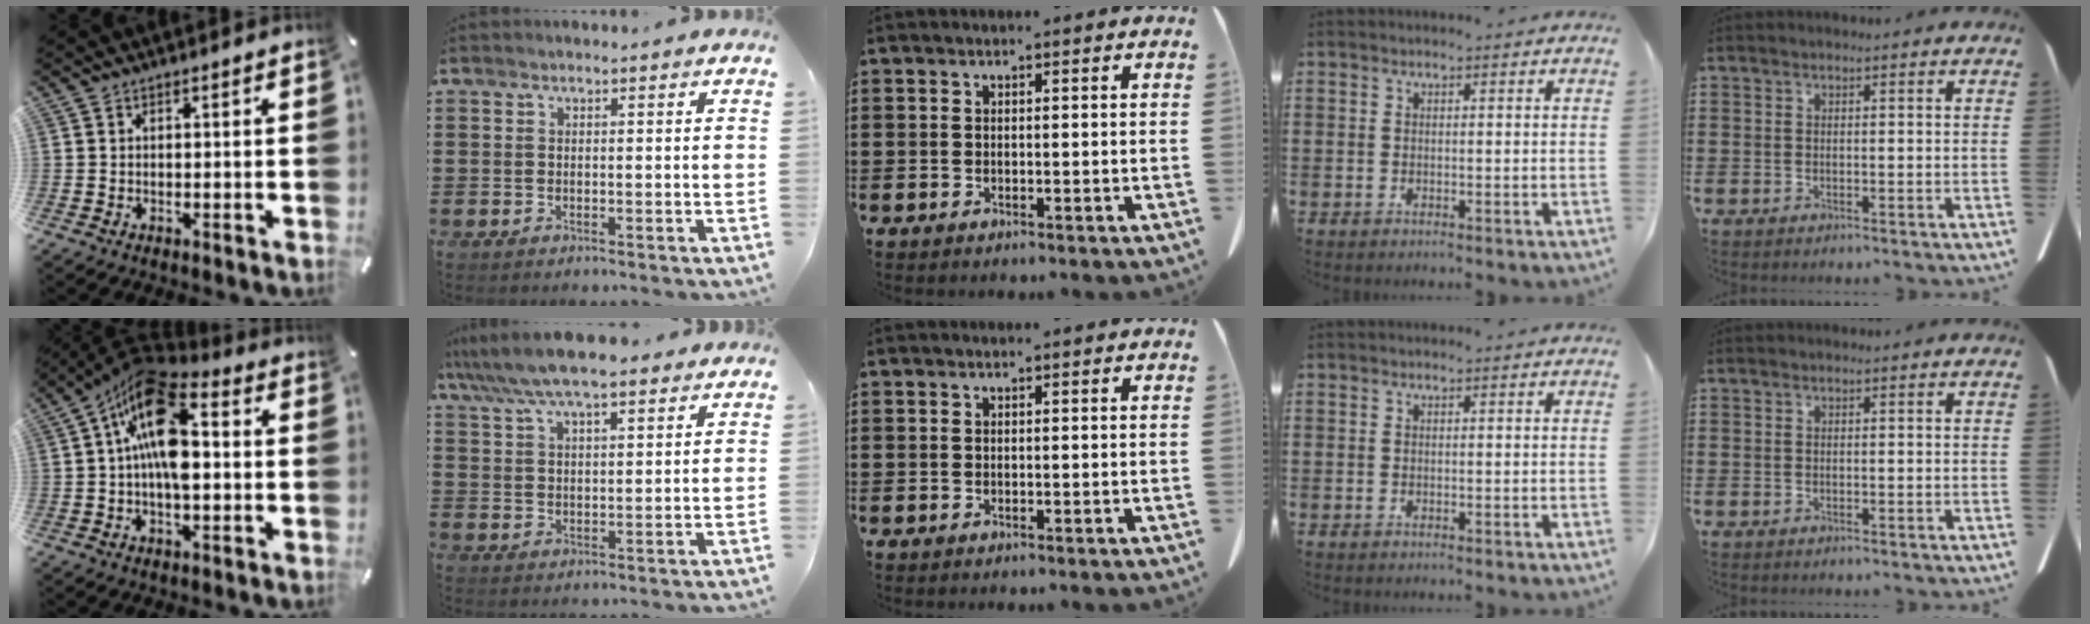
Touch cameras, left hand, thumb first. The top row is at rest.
{"thumb": {"total": 16.0, "force": [2.1, 7.8, 13.8], "torque": [-0.261, -0.013, 0.036]}, "index": {"total": 8.5, "force": [7.1, 1.8, 4.3], "torque": [-0.104, -0.012, 0.130]}}